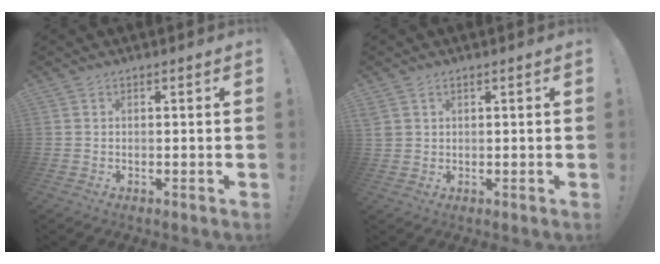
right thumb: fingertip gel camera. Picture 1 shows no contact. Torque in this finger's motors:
{"motor_torque": [-0.14, -0.12, 0.04, 0.36, 0.04]}